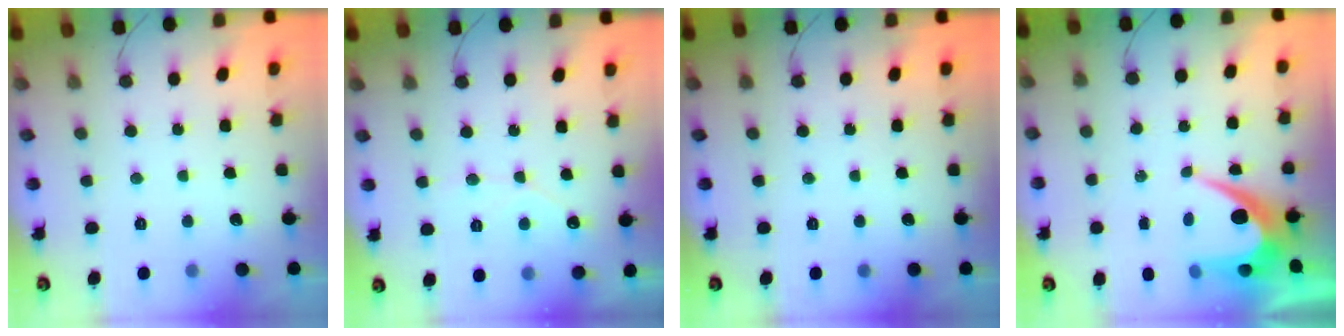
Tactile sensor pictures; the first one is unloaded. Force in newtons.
{"total": 4.2, "press": 4.2, "slide": 0.3}
{"total": 0.0}
{"total": 6.5, "press": 6.5, "slide": 0.6}